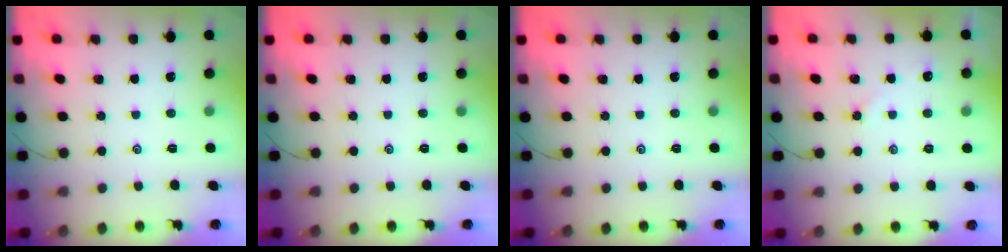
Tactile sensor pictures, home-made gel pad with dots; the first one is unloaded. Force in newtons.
{"total": 0.0}
{"total": 0.0}
{"total": 2.2, "press": 2.2, "slide": 0.4}